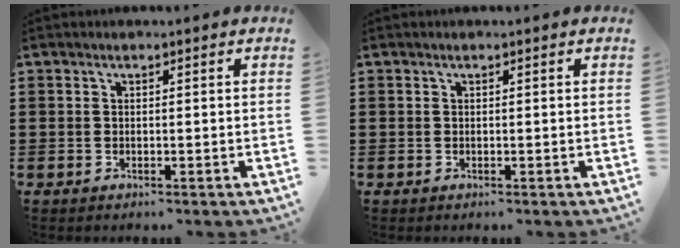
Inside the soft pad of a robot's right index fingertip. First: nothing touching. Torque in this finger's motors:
{"motor_torque": [0.00, 0.00, 0.00, 0.01]}